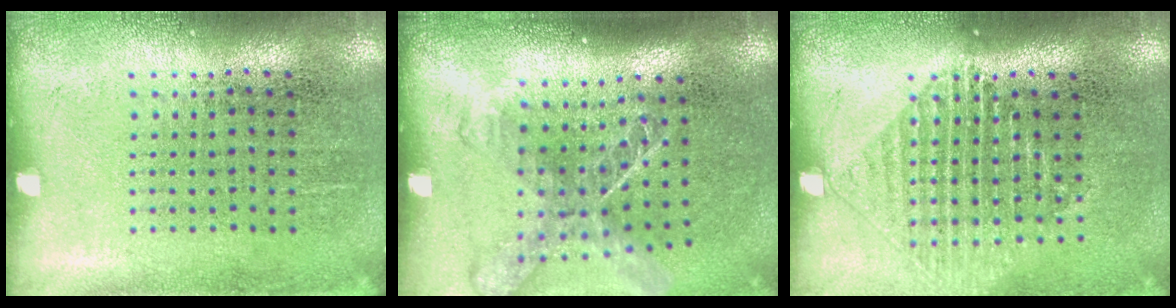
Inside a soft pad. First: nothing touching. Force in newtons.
{"total": 1.8, "press": 1.4, "slide": 1.2}
{"total": 1.3, "press": 1.2, "slide": 0.5}